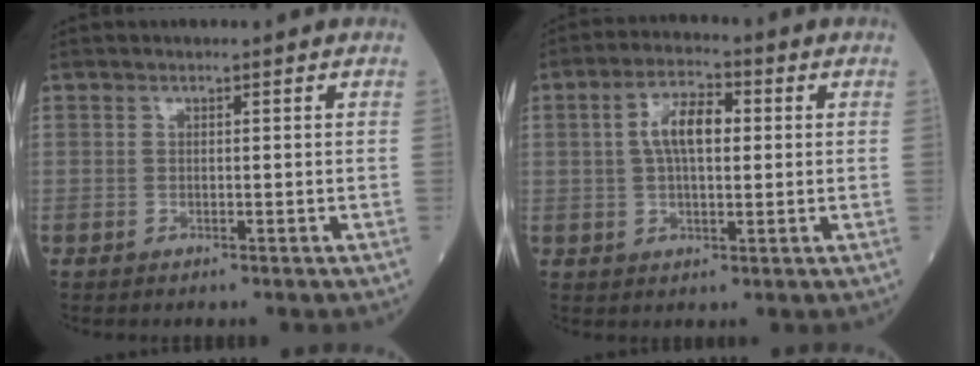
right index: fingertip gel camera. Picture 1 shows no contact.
{"total": 7.0, "force": [1.2, 2.7, 6.3], "torque": [-0.124, 0.016, 0.018]}